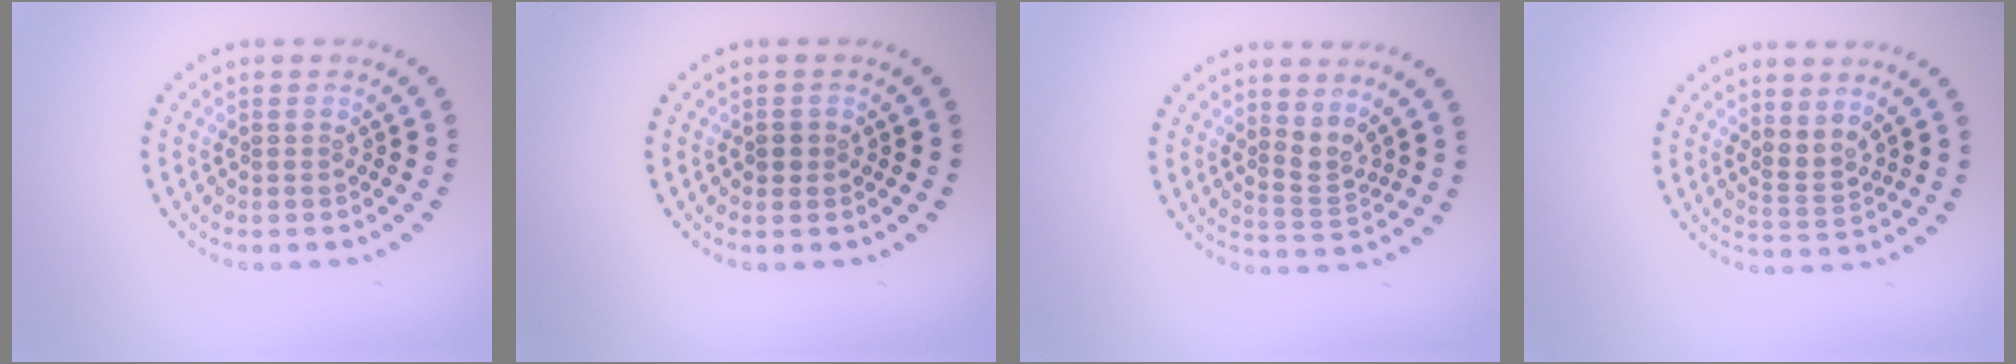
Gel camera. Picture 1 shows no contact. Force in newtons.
{"total": 0.8, "press": 0.8, "slide": 0.2}
{"total": 2.2, "press": 1.5, "slide": 1.6}
{"total": 2.1, "press": 1.6, "slide": 1.4}